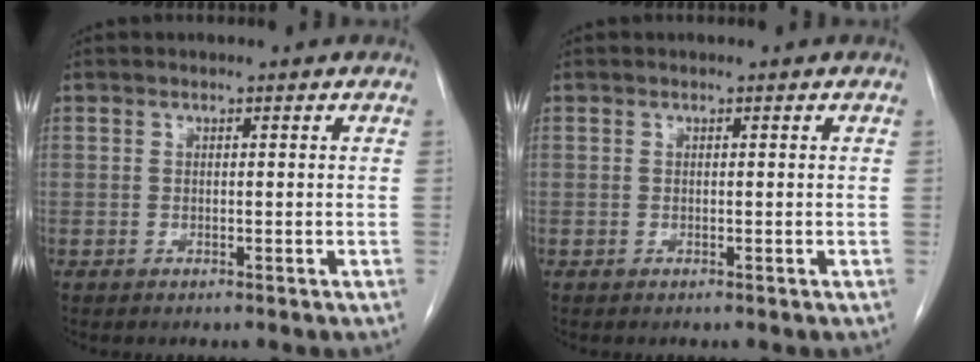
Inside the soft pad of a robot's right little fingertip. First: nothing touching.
{"total": 0.0}